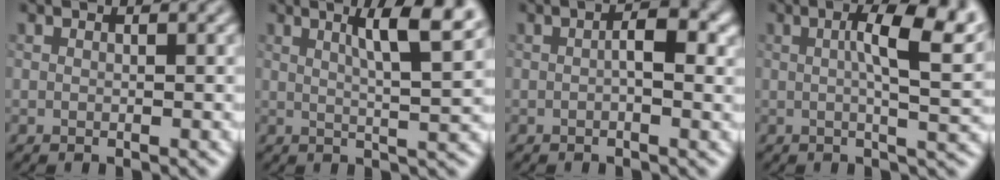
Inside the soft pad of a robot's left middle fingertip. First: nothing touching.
{"total": 6.8, "force": [2.9, 1.3, 6.0], "torque": [-0.080, 0.006, 0.044]}
{"total": 2.7, "force": [-0.1, 0.9, 2.6], "torque": [-0.045, 0.002, -0.006]}
{"total": 8.0, "force": [1.9, 2.1, 7.5], "torque": [-0.098, 0.010, 0.024]}